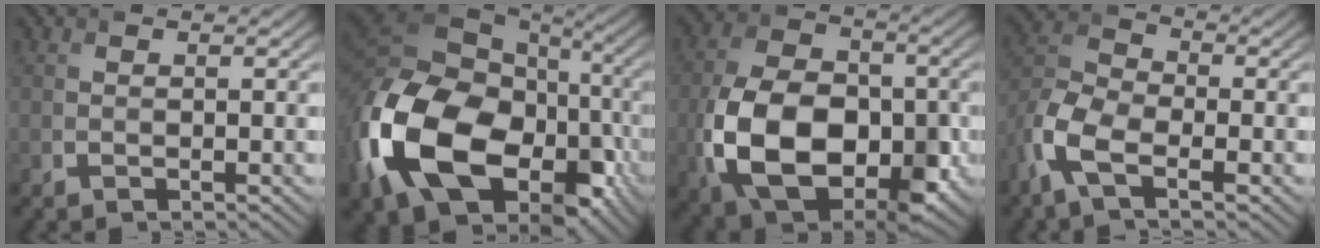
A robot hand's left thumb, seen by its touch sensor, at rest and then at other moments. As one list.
[{"total": 21.6, "force": [-6.7, 14.4, 14.6], "torque": [-0.354, -0.039, -0.102]}, {"total": 15.1, "force": [-4.0, 9.9, 10.8], "torque": [-0.226, -0.026, -0.079]}, {"total": 7.9, "force": [-4.1, 3.5, 5.8], "torque": [-0.140, -0.001, -0.102]}]